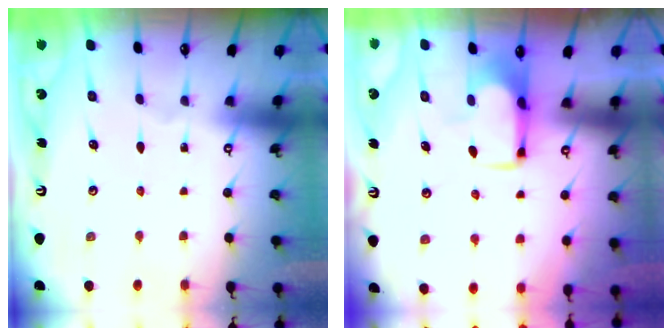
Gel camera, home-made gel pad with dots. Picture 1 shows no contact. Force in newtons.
{"total": 2.0, "press": 1.9, "slide": 0.4}